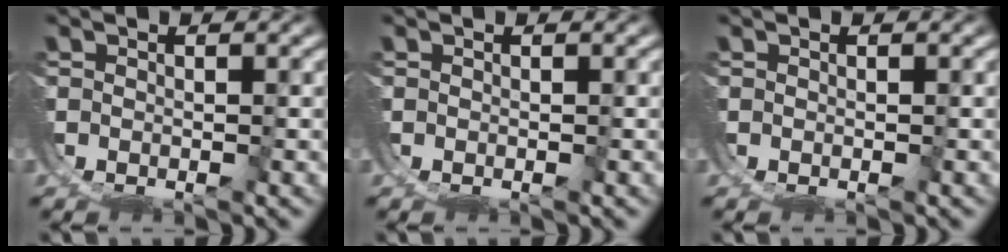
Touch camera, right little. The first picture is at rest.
{"total": 0.0}
{"total": 0.0}